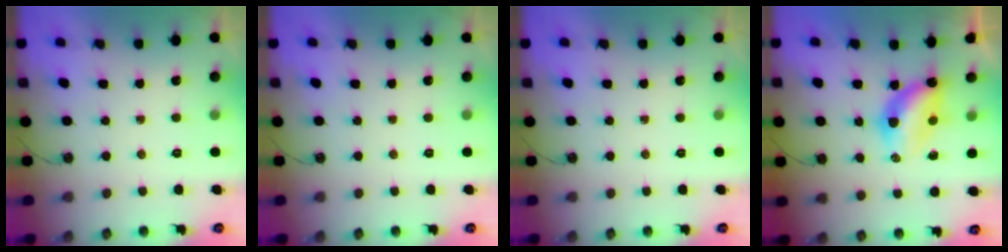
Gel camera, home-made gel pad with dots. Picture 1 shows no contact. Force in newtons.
{"total": 0.0}
{"total": 0.0}
{"total": 7.9, "press": 7.9, "slide": 0.7}